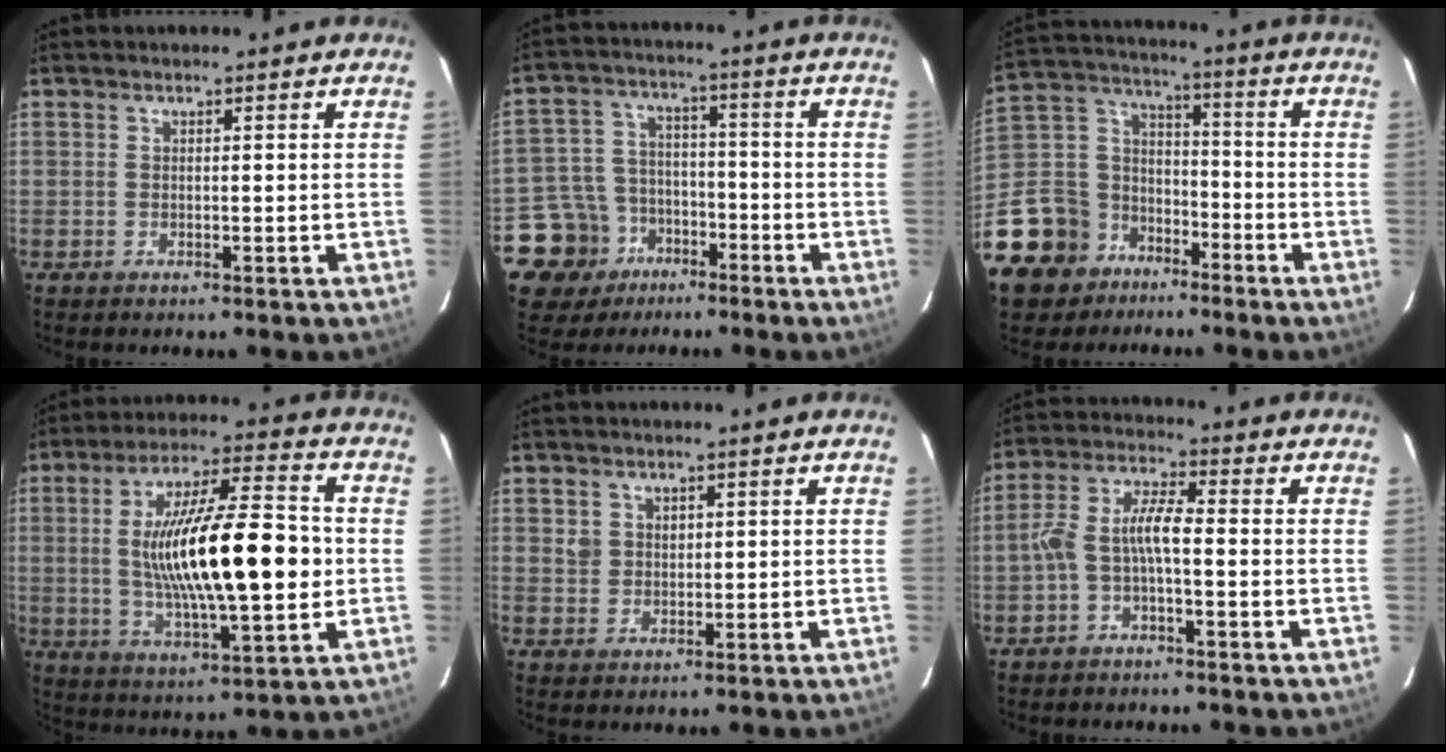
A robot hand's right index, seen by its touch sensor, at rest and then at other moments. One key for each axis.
{"total": 10.7, "fx": -5.9, "fy": 8.8, "fz": 1.5, "tx": -0.062, "ty": 0.032, "tz": -0.087}
{"total": 16.5, "fx": -11.5, "fy": 11.4, "fz": 3.2, "tx": -0.116, "ty": 0.050, "tz": -0.195}
{"total": 20.8, "fx": -0.2, "fy": 5.1, "fz": 20.1, "tx": -0.350, "ty": 0.006, "tz": 0.004}
{"total": 2.6, "fx": 1.3, "fy": 2.2, "fz": 0.6, "tx": -0.003, "ty": 0.007, "tz": 0.025}
{"total": 5.8, "fx": -1.9, "fy": 1.5, "fz": 5.3, "tx": -0.119, "ty": 0.018, "tz": -0.036}